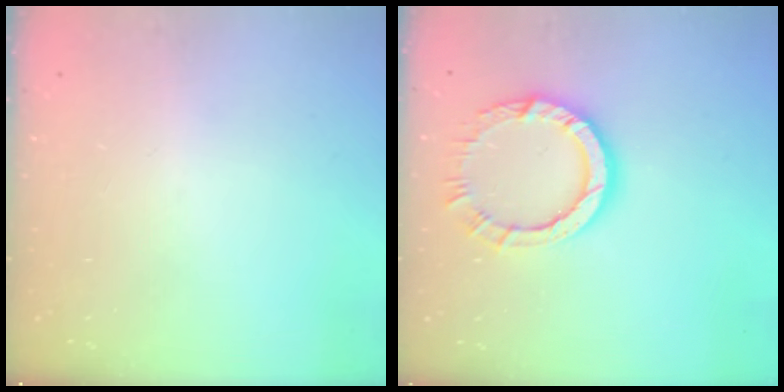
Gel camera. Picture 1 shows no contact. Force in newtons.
{"total": 10.6, "press": 10.5, "slide": 1.1}